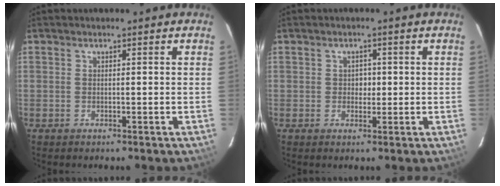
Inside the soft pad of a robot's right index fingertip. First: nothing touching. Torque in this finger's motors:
{"motor_torque": [0.43, 0.04, 0.23, 0.04]}